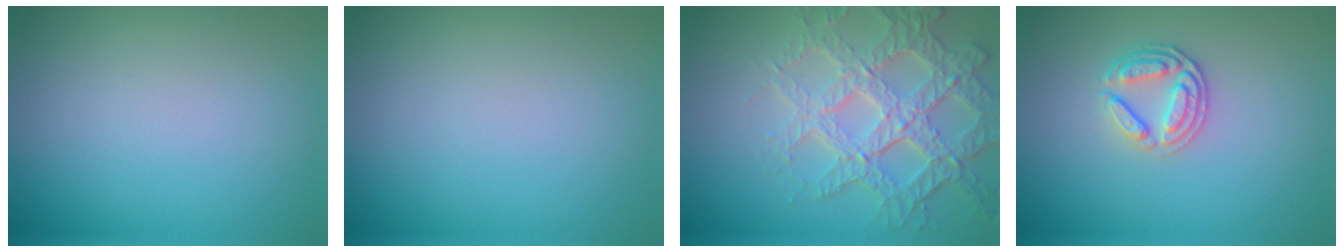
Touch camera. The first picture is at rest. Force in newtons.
{"total": 0.0}
{"total": 7.0, "press": 5.1, "slide": 4.8}
{"total": 2.6, "press": 2.5, "slide": 0.8}